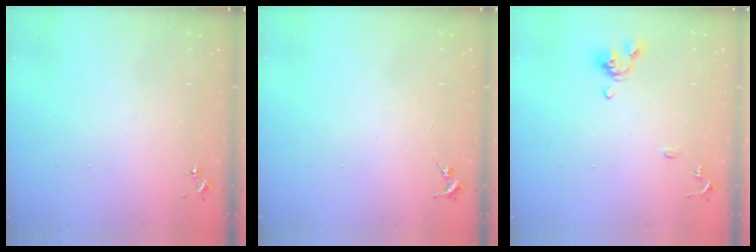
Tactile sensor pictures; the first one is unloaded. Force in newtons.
{"total": 0.0}
{"total": 9.8, "press": 9.7, "slide": 1.4}